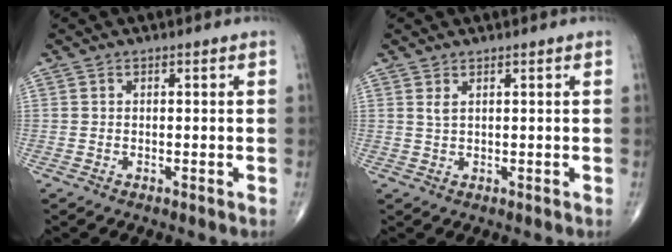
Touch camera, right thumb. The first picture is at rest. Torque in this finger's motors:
{"motor_torque": [-0.43, 0.33, 0.27, 0.20, 0.00]}